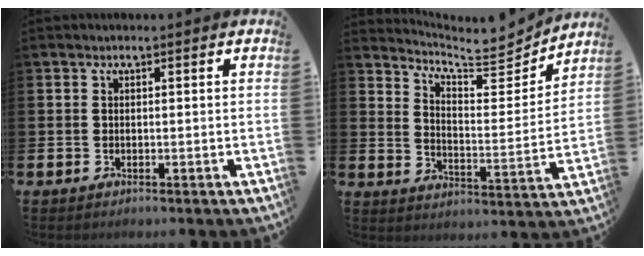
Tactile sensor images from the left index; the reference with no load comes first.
{"total": 6.3, "force": [6.1, 1.1, 1.2], "torque": [-0.037, -0.061, 0.099]}